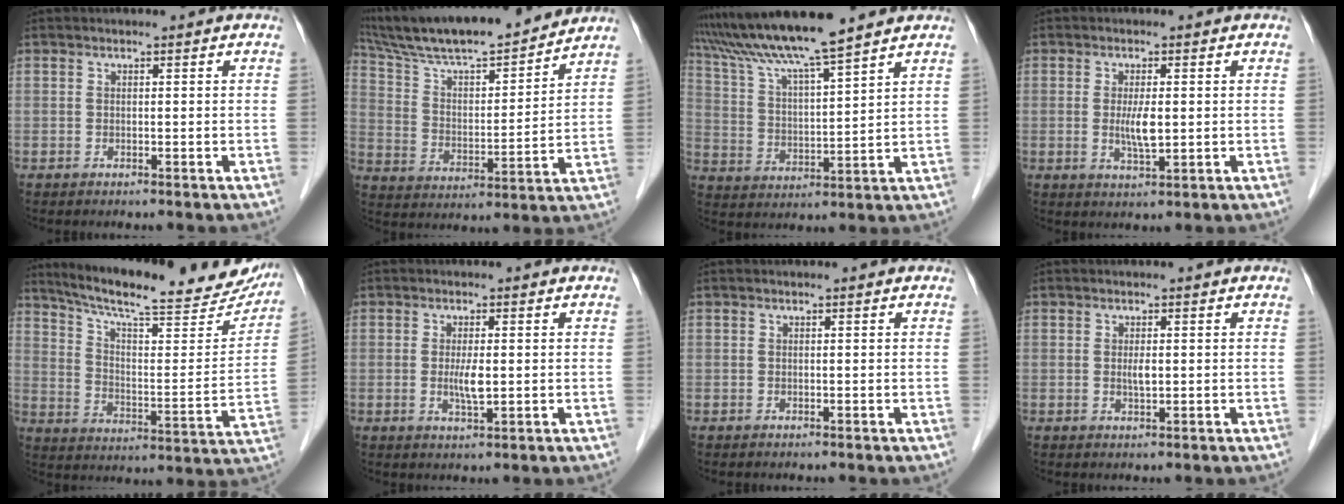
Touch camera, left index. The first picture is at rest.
{"total": 19.1, "force": [17.1, 1.8, 8.3], "torque": [-0.152, 0.012, 0.285]}
{"total": 13.2, "force": [11.4, -0.9, 6.7], "torque": [-0.129, 0.016, 0.207]}
{"total": 3.9, "force": [0.0, 0.9, 3.8], "torque": [-0.073, -0.006, 0.001]}
{"total": 25.8, "force": [22.7, 4.4, 11.5], "torque": [-0.175, -0.037, 0.302]}
{"total": 3.3, "force": [-0.2, 0.7, 3.2], "torque": [-0.063, -0.005, -0.001]}
{"total": 0.0}
{"total": 1.6, "force": [0.0, 0.4, 1.5], "torque": [-0.030, -0.001, 0.002]}